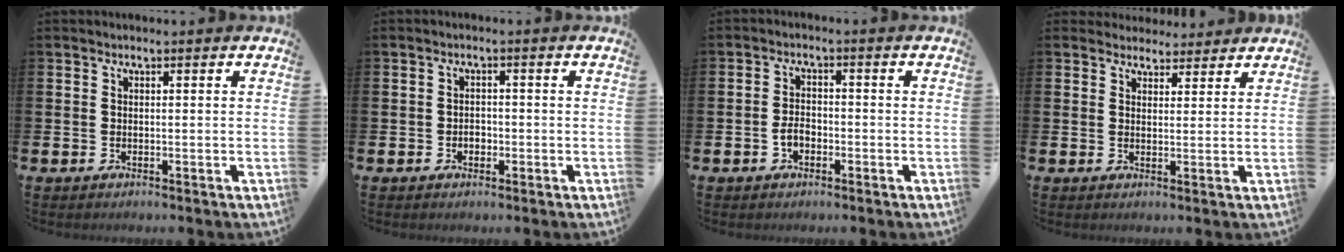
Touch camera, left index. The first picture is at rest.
{"total": 1.6, "force": [-0.6, 1.3, 0.7], "torque": [-0.006, 0.002, -0.016]}
{"total": 2.4, "force": [-1.0, 1.5, 1.5], "torque": [-0.029, 0.005, -0.022]}
{"total": 3.6, "force": [3.4, 1.3, -0.2], "torque": [0.003, -0.015, 0.061]}